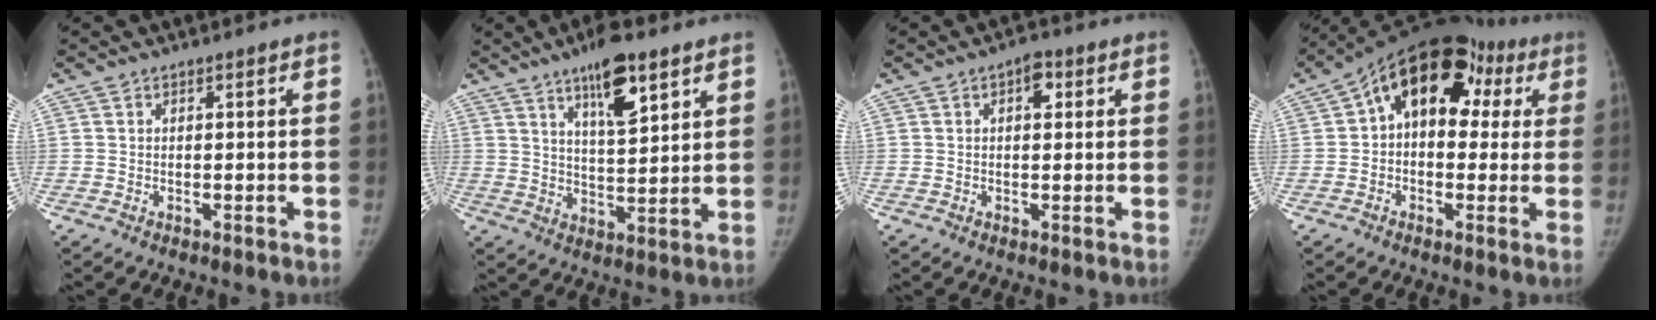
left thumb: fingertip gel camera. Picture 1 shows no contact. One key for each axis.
{"total": 11.0, "fx": 6.4, "fy": 3.4, "fz": 8.2, "tx": -0.116, "ty": -0.036, "tz": 0.107}
{"total": 3.3, "fx": 1.1, "fy": 1.9, "fz": 2.4, "tx": -0.022, "ty": 0.003, "tz": 0.011}
{"total": 17.0, "fx": 4.9, "fy": 11.2, "fz": 11.9, "tx": -0.119, "ty": 0.042, "tz": 0.060}